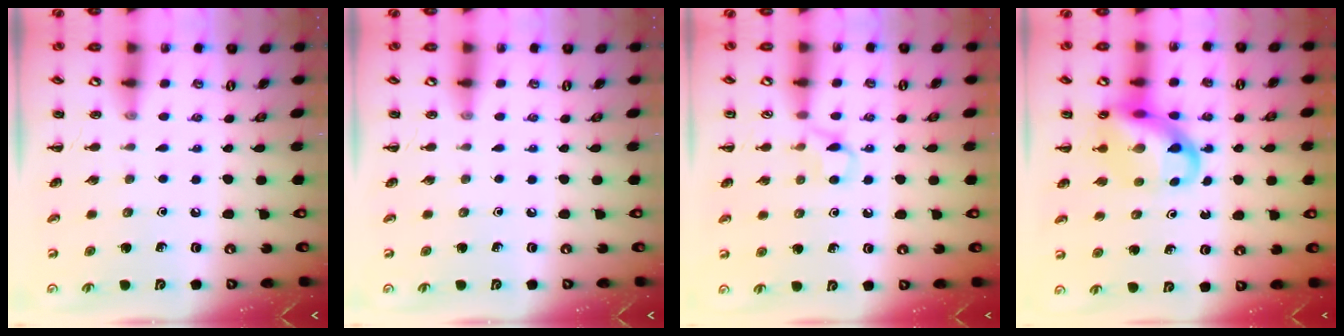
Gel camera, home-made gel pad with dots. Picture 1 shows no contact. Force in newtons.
{"total": 0.0}
{"total": 4.3, "press": 4.0, "slide": 1.5}
{"total": 11.6, "press": 11.2, "slide": 3.1}